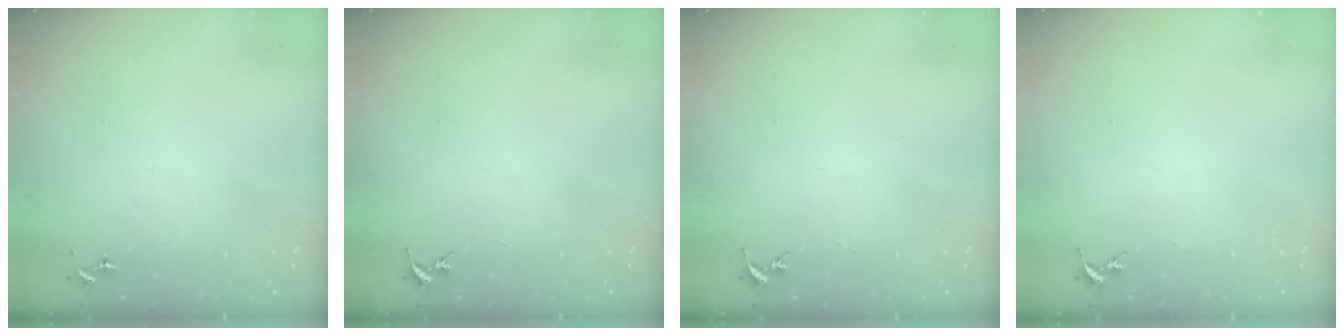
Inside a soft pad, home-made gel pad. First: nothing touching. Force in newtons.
{"total": 0.0}
{"total": 0.0}
{"total": 0.0}